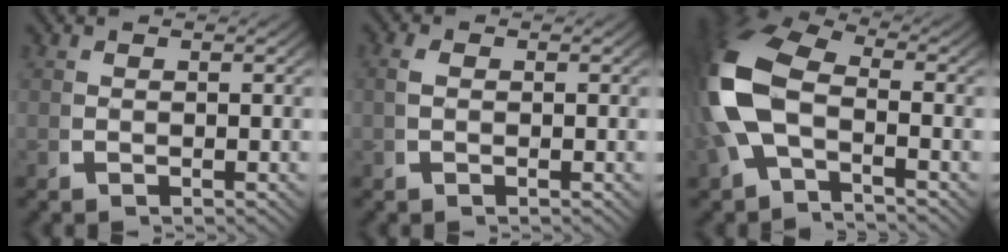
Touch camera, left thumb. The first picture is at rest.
{"total": 0.8, "force": [0.0, 0.5, 0.6], "torque": [-0.015, 0.001, 0.000]}
{"total": 10.9, "force": [-0.6, 7.3, 8.1], "torque": [-0.202, -0.010, -0.008]}